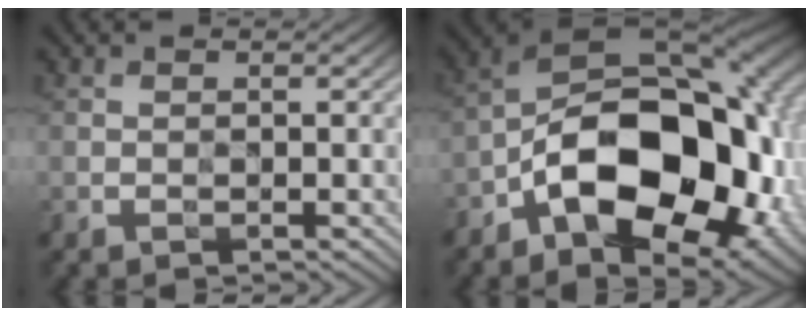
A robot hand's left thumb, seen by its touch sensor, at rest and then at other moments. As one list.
[{"total": 20.2, "force": [-5.5, 11.8, 15.4], "torque": [-0.261, -0.021, -0.089]}]